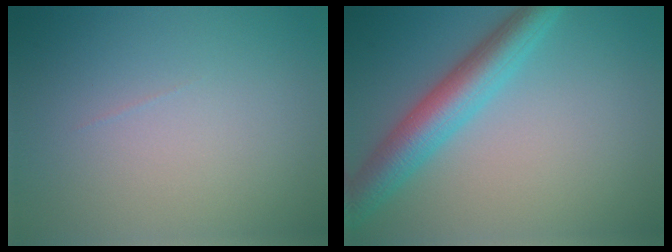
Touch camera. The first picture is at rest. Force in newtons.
{"total": 5.5, "press": 5.5, "slide": 0.1}